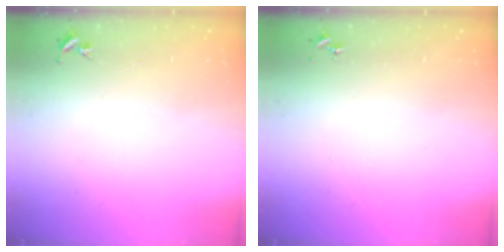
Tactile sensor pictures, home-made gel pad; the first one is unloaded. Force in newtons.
{"total": 0.0}